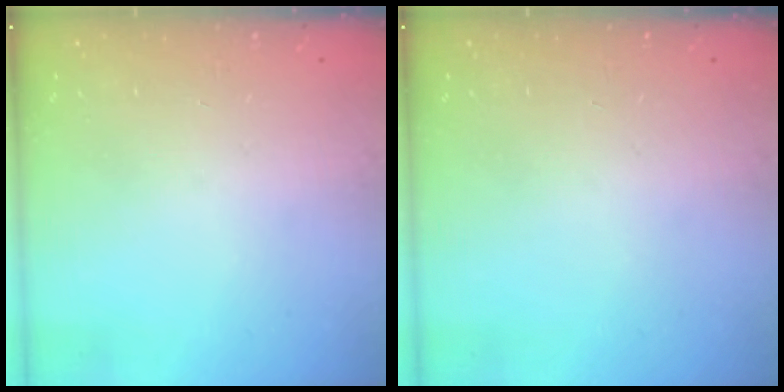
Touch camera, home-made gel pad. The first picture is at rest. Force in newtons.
{"total": 0.0}